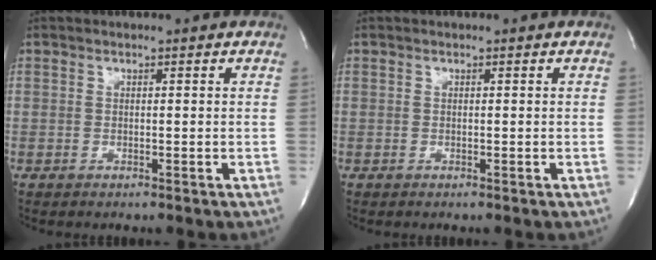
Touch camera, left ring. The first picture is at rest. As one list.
[{"total": 0.0}]